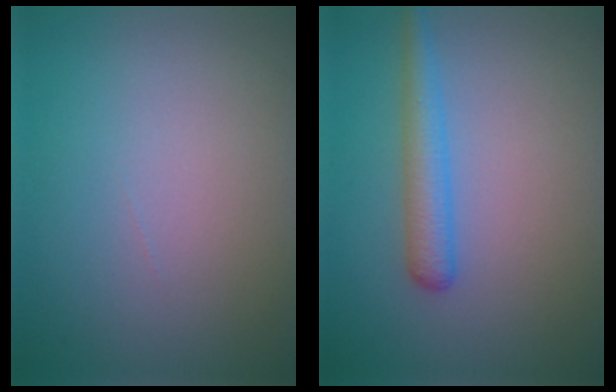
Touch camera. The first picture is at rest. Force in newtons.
{"total": 2.8, "press": 2.8, "slide": 0.1}